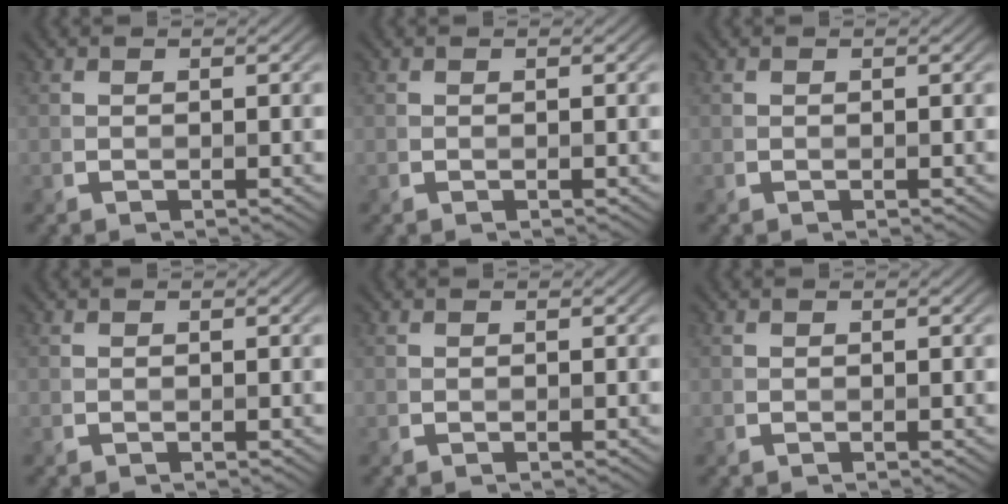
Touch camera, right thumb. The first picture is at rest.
{"total": 0.0}
{"total": 0.0}
{"total": 0.0}
{"total": 0.0}
{"total": 0.0}